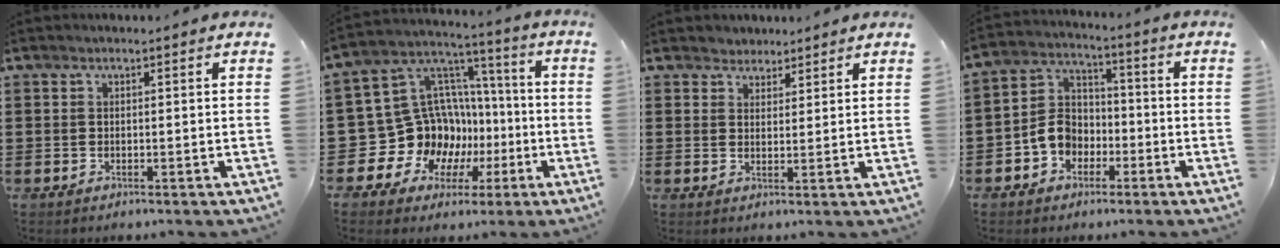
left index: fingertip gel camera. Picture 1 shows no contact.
{"total": 14.6, "force": [-3.1, 13.5, 4.7], "torque": [-0.136, -0.027, -0.024]}
{"total": 2.6, "force": [2.1, 1.4, -0.4], "torque": [-0.004, 0.008, 0.040]}
{"total": 6.5, "force": [-2.8, 5.3, 2.5], "torque": [-0.076, 0.012, -0.061]}